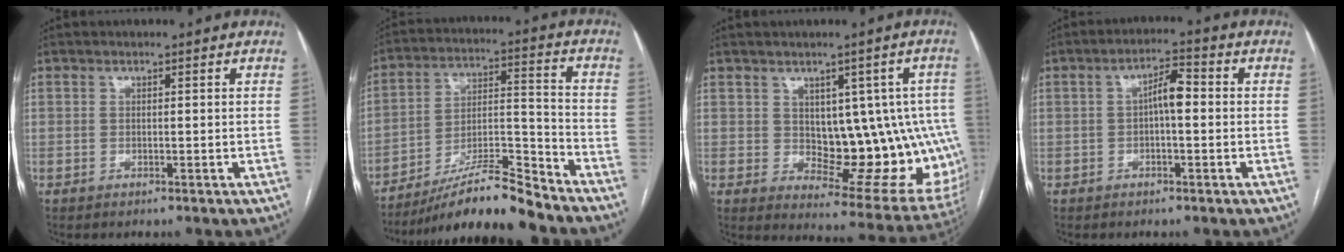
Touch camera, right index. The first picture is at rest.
{"total": 13.4, "force": [-11.9, 0.4, 6.2], "torque": [-0.101, 0.014, -0.206]}
{"total": 15.3, "force": [0.9, 7.6, 13.3], "torque": [-0.129, 0.013, 0.033]}
{"total": 4.4, "force": [-0.1, 1.2, 4.2], "torque": [-0.069, 0.017, -0.002]}